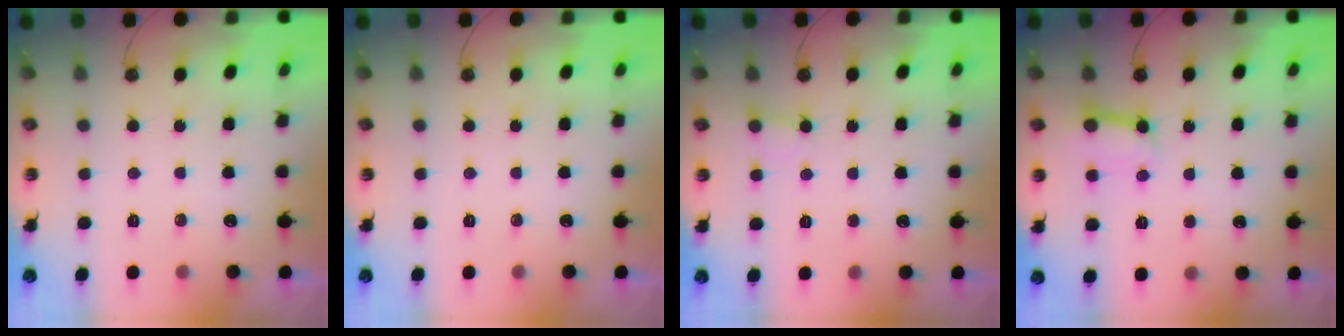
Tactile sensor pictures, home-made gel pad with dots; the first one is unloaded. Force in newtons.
{"total": 0.0}
{"total": 3.7, "press": 3.7, "slide": 0.3}
{"total": 7.1, "press": 7.1, "slide": 0.4}